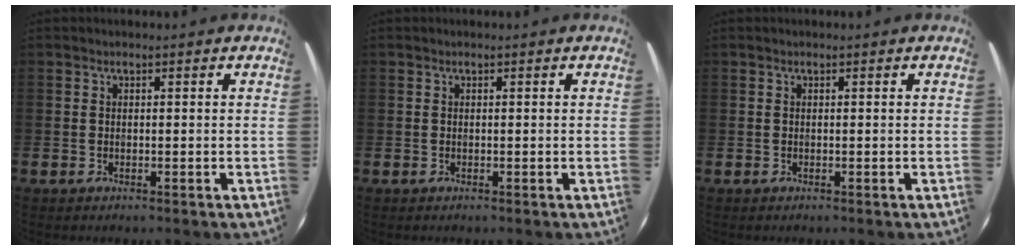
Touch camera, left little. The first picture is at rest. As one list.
[{"total": 0.0}, {"total": 0.0}]